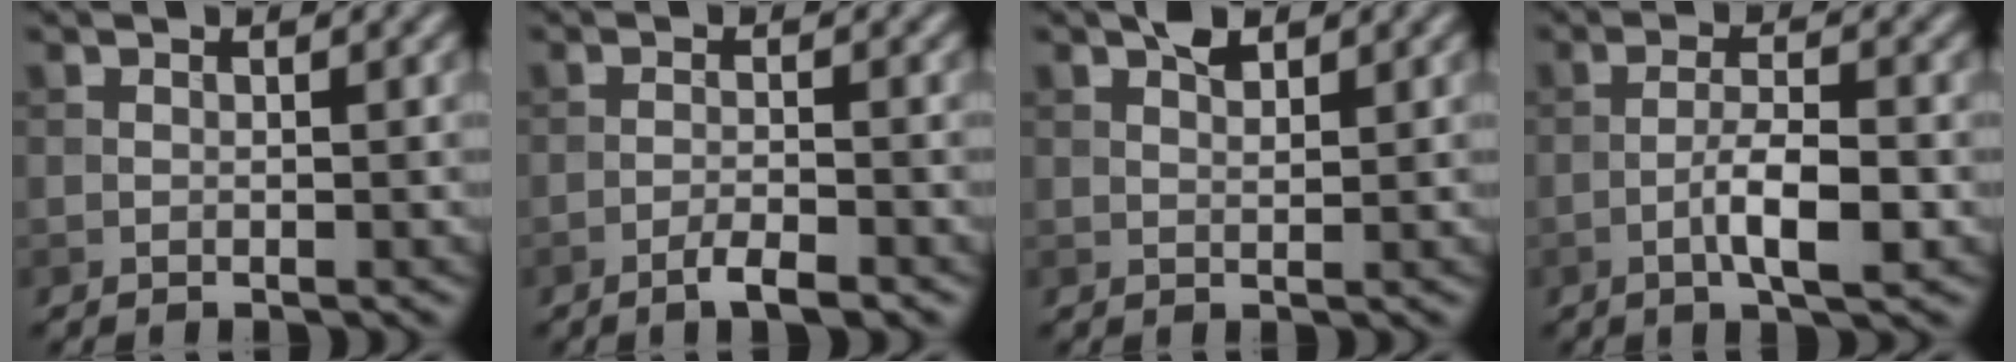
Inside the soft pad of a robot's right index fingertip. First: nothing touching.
{"total": 2.5, "force": [-1.6, 0.3, 1.8], "torque": [-0.032, 0.004, -0.033]}
{"total": 1.8, "force": [1.3, 0.7, 1.1], "torque": [-0.020, 0.003, 0.022]}
{"total": 4.6, "force": [-1.7, 1.0, 4.1], "torque": [-0.073, 0.004, -0.031]}